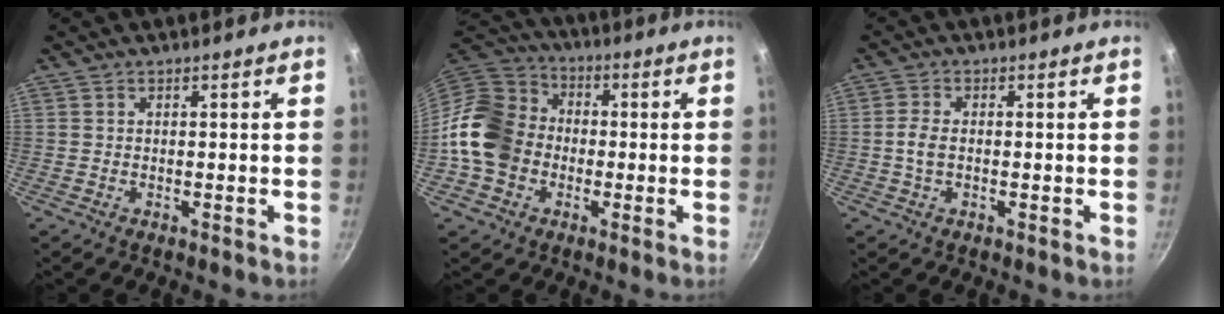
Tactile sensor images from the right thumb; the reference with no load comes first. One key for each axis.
{"total": 15.1, "fx": -2.4, "fy": 12.7, "fz": 7.8, "tx": -0.130, "ty": 0.039, "tz": -0.059}
{"total": 3.1, "fx": -0.3, "fy": 1.8, "fz": 2.5, "tx": -0.055, "ty": 0.008, "tz": -0.010}